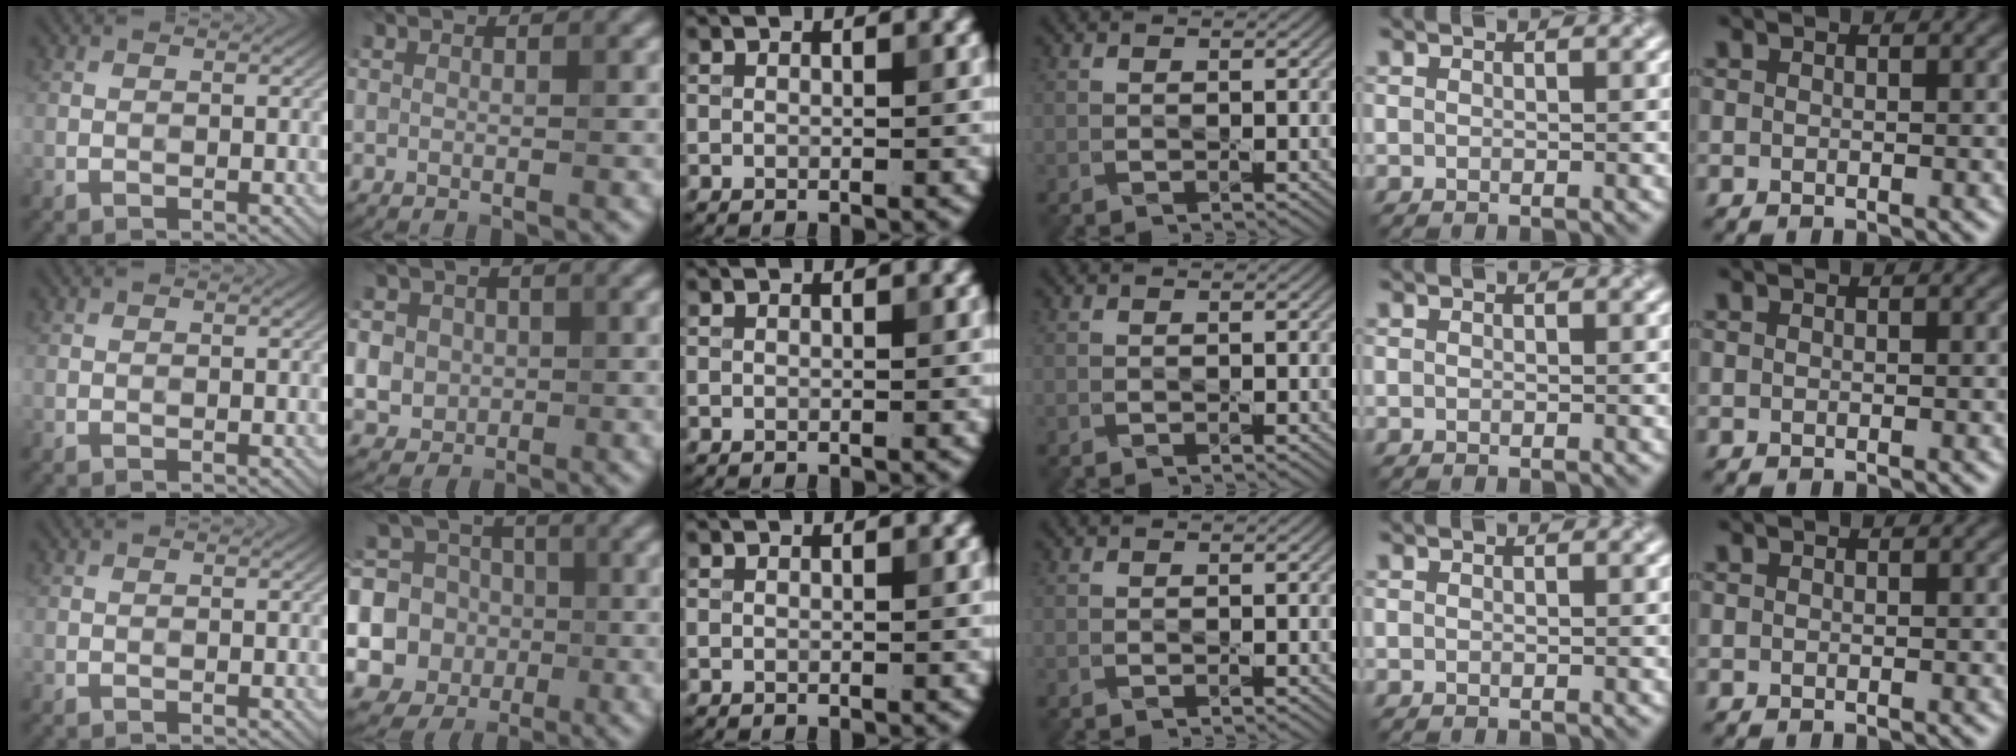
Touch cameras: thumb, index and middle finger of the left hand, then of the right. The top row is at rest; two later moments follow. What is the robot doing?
{"motion": "press", "object": "sticker"}